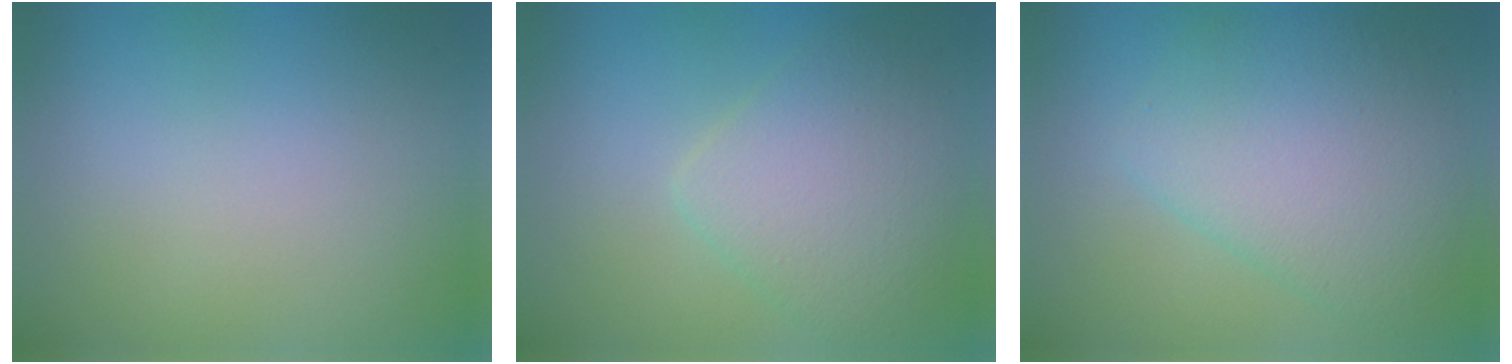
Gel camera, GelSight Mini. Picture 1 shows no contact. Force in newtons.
{"total": 4.5, "press": 4.5, "slide": 0.1}
{"total": 5.9, "press": 5.9, "slide": 0.1}